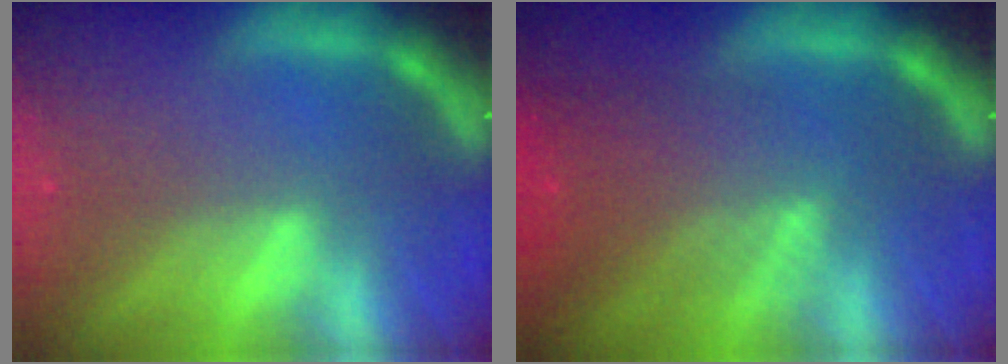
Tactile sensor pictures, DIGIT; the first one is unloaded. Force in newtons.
{"total": 6.6}